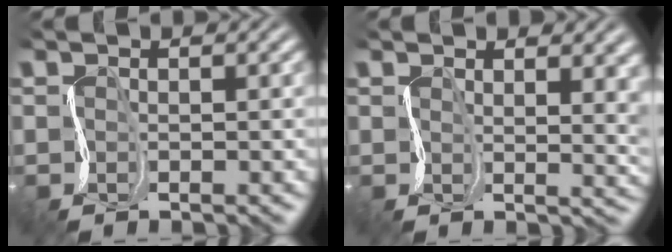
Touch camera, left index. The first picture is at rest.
{"total": 7.7, "force": [2.6, 3.8, 6.2], "torque": [-0.066, 0.024, 0.035]}